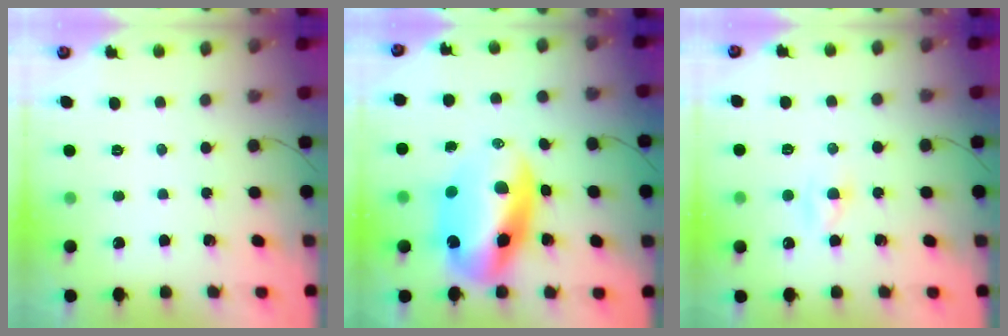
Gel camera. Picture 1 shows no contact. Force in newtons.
{"total": 14.9, "press": 14.4, "slide": 3.6}
{"total": 1.4, "press": 1.1, "slide": 0.8}